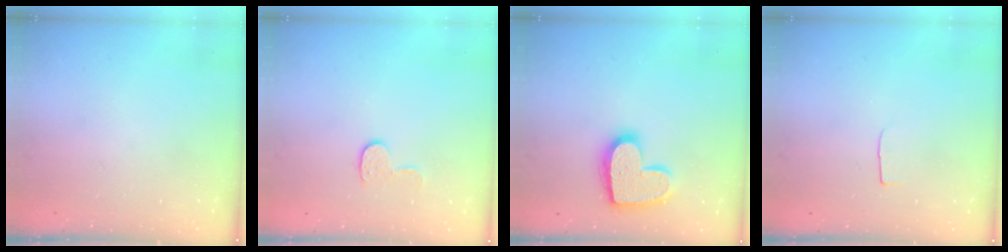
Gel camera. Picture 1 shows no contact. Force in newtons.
{"total": 6.1, "press": 6.1, "slide": 0.2}
{"total": 15.3, "press": 15.3, "slide": 1.1}
{"total": 3.7, "press": 3.7, "slide": 0.3}